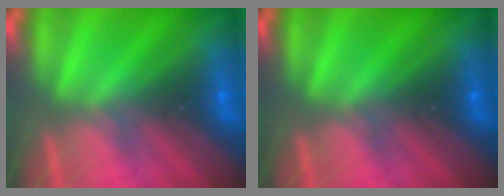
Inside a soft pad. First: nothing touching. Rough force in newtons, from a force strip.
{"total": 0.0}